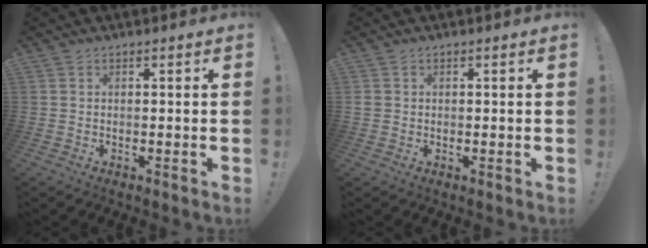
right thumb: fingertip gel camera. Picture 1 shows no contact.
{"total": 1.2, "force": [0.3, 1.1, 0.4], "torque": [-0.007, 0.003, 0.007]}